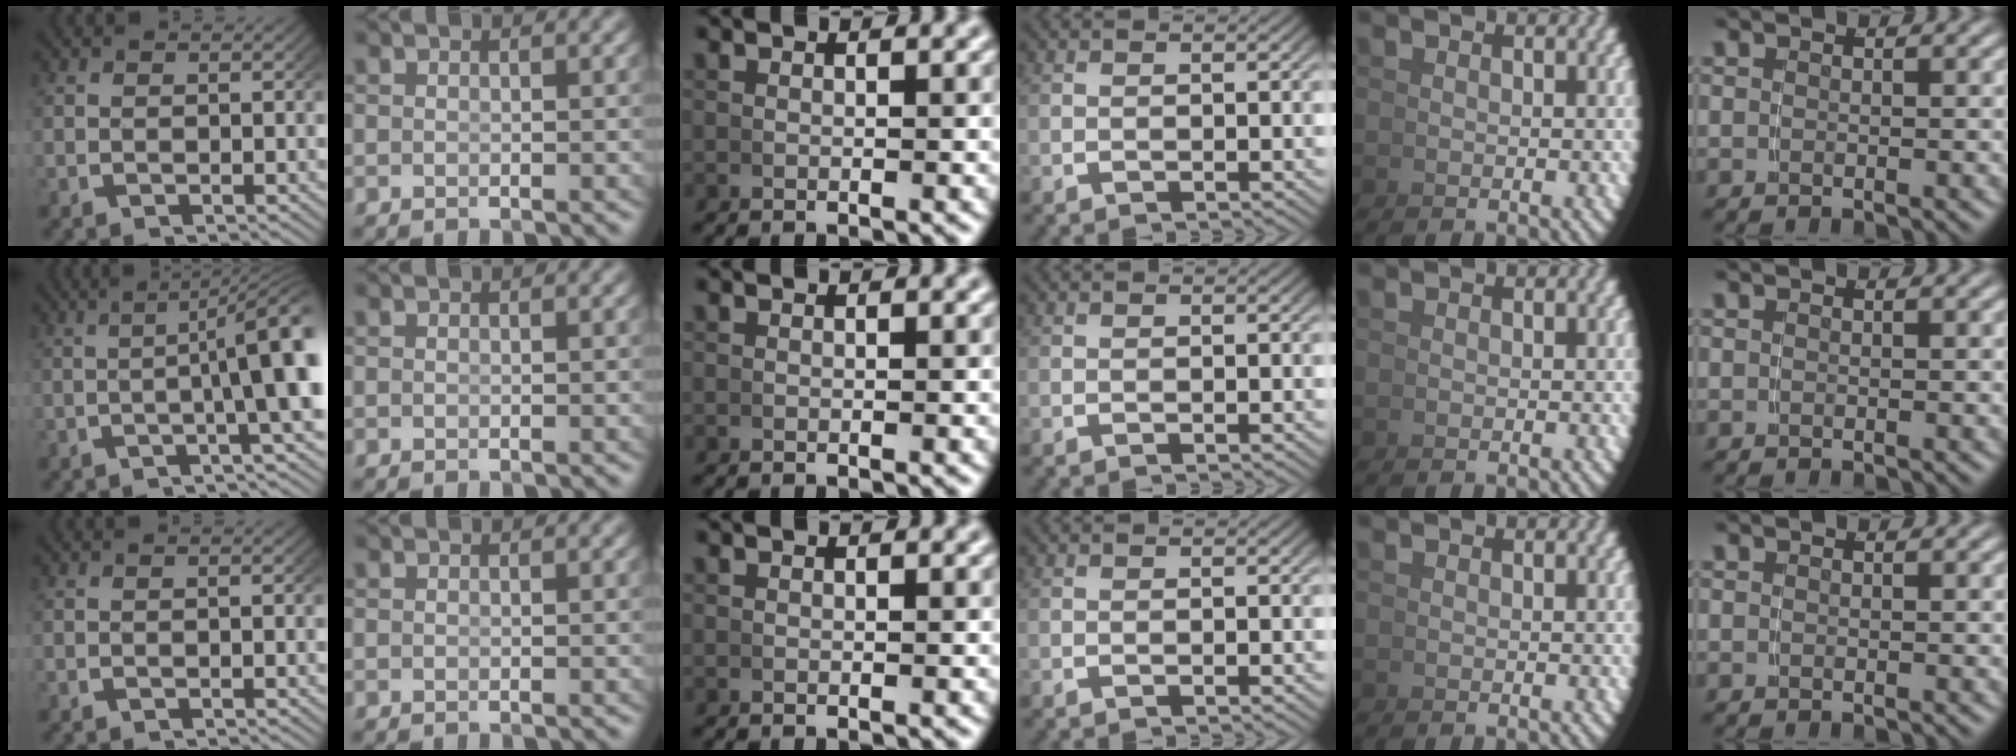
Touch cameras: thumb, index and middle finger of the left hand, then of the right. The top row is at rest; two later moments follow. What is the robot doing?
{"motion": "lift_and_place", "object": "dispenser bottle"}